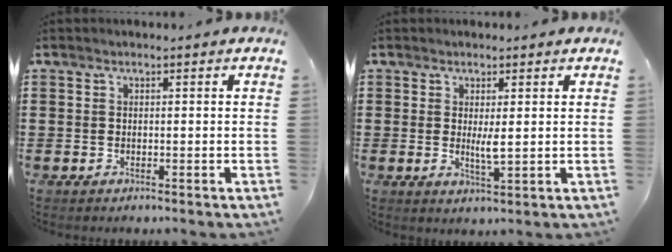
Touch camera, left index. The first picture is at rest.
{"total": 3.2, "force": [0.6, 0.5, 3.1], "torque": [-0.052, -0.007, 0.009]}